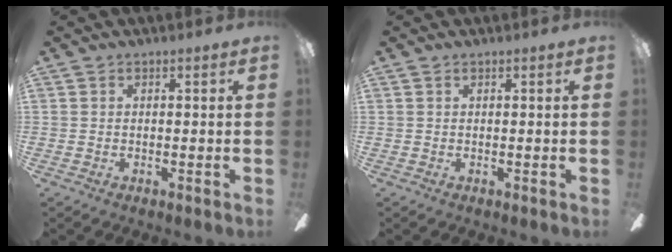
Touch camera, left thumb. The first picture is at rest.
{"total": 0.0}